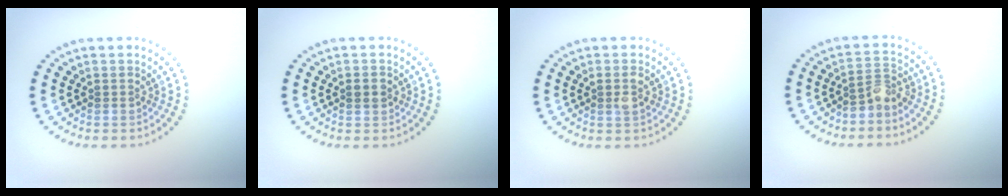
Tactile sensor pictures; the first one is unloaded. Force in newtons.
{"total": 1.5, "press": 1.5, "slide": 0.2}
{"total": 1.4, "press": 1.3, "slide": 0.4}
{"total": 2.1, "press": 1.6, "slide": 1.3}